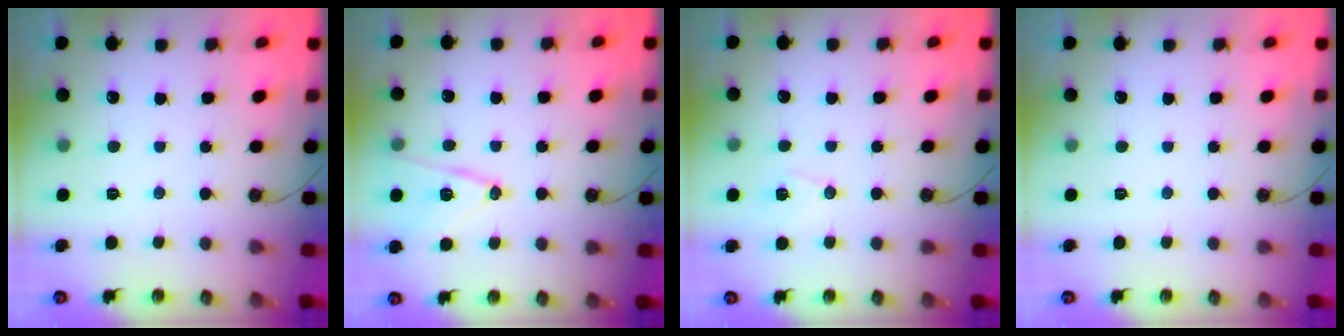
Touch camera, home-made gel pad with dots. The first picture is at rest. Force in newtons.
{"total": 12.9, "press": 12.6, "slide": 2.8}
{"total": 6.8, "press": 6.6, "slide": 1.8}
{"total": 0.0}